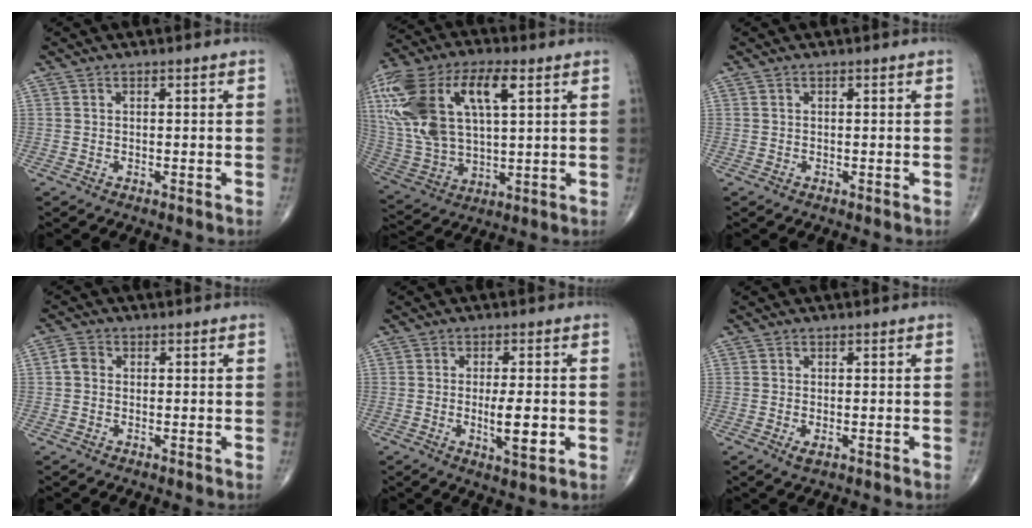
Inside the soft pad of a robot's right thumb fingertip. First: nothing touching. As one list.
[{"total": 24.6, "force": [7.9, 12.0, 19.9], "torque": [-0.434, 0.010, 0.148]}, {"total": 0.0}, {"total": 2.4, "force": [0.0, 2.0, 1.3], "torque": [-0.021, 0.009, -0.005]}, {"total": 6.5, "force": [-1.0, 1.9, 6.2], "torque": [-0.098, -0.012, -0.015]}, {"total": 1.5, "force": [-0.5, 0.6, 1.3], "torque": [-0.026, -0.006, -0.008]}]